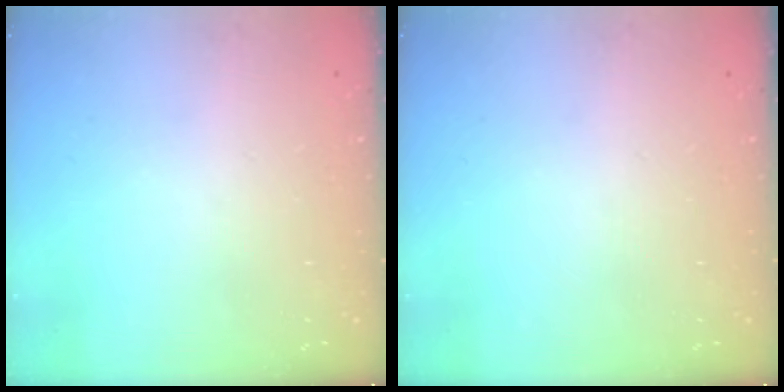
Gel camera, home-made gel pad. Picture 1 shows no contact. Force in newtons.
{"total": 0.0}